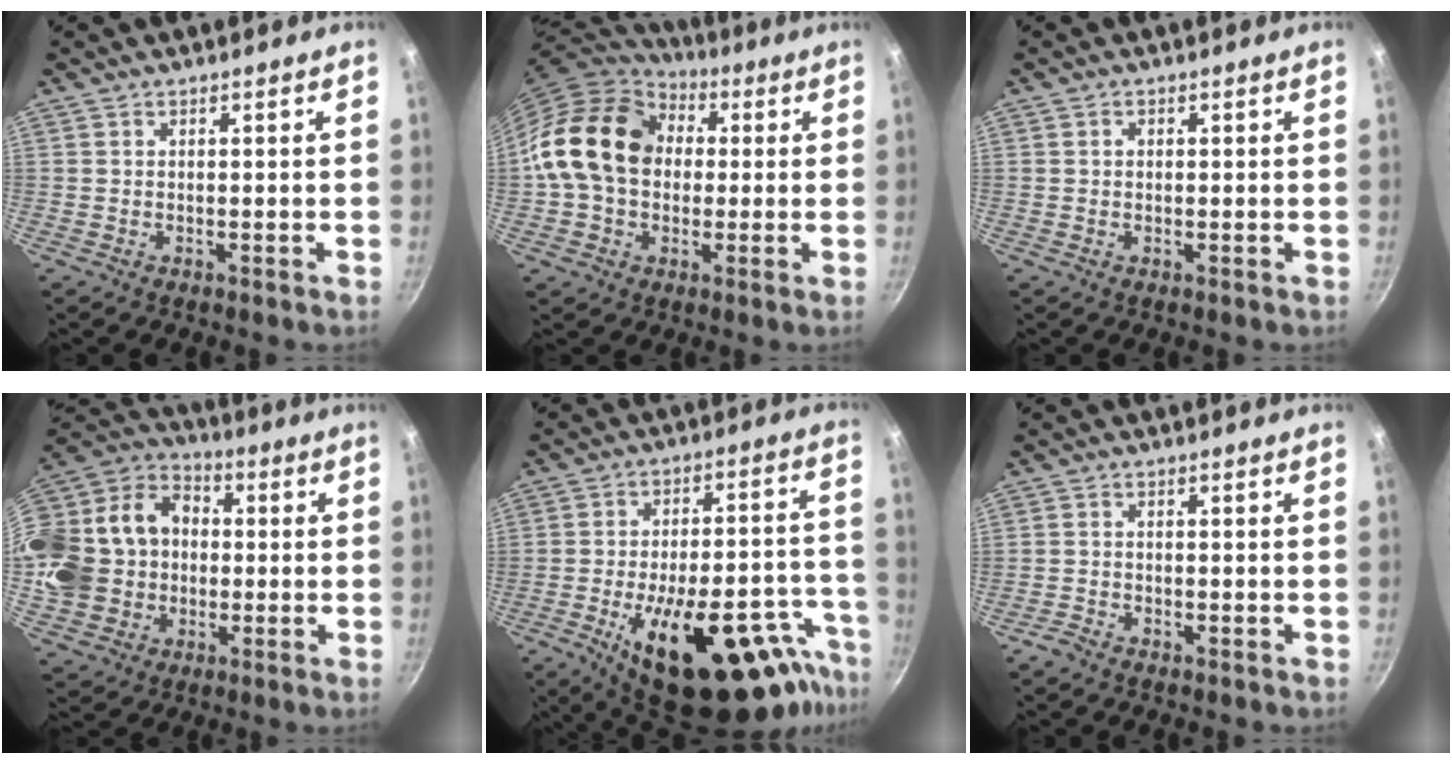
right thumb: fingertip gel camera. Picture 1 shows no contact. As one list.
[{"total": 18.3, "force": [2.1, 14.1, 11.5], "torque": [-0.178, 0.034, 0.027]}, {"total": 1.0, "force": [0.2, 0.9, 0.4], "torque": [-0.005, 0.005, 0.004]}, {"total": 24.3, "force": [-0.4, 20.4, 13.3], "torque": [-0.267, 0.055, -0.001]}, {"total": 28.6, "force": [-15.9, 11.7, 20.7], "torque": [-0.225, 0.067, -0.223]}, {"total": 1.9, "force": [-1.6, 0.8, 0.7], "torque": [-0.022, 0.014, -0.032]}]